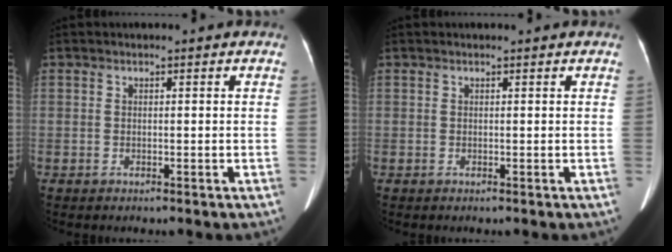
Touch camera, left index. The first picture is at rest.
{"total": 0.0}